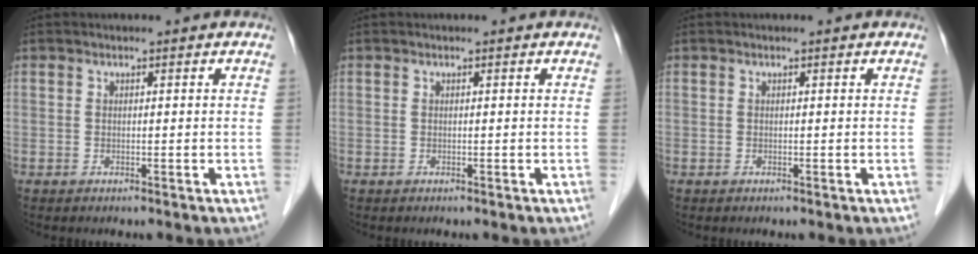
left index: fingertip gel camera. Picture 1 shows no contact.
{"total": 0.0}
{"total": 0.0}